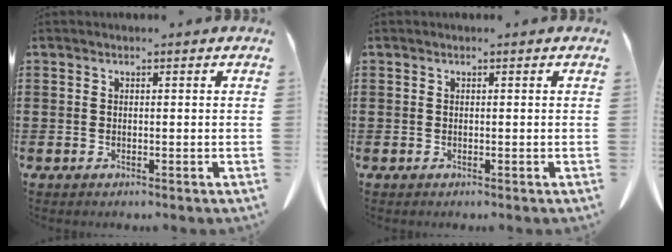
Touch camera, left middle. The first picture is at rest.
{"total": 0.0}